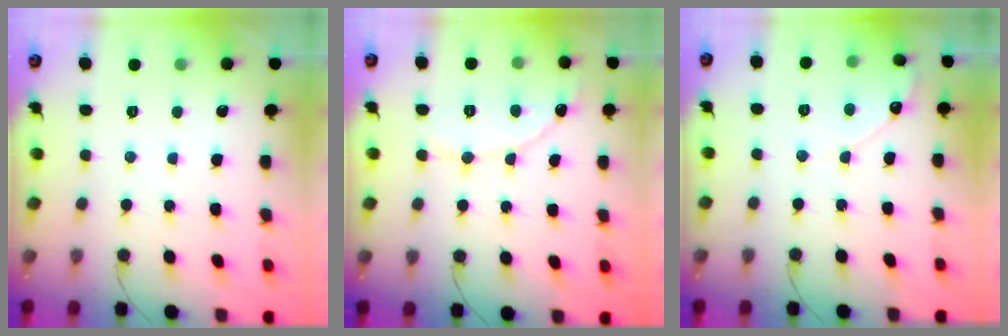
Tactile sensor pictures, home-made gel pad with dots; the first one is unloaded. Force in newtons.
{"total": 8.8, "press": 8.8, "slide": 0.8}
{"total": 5.0, "press": 4.9, "slide": 0.5}